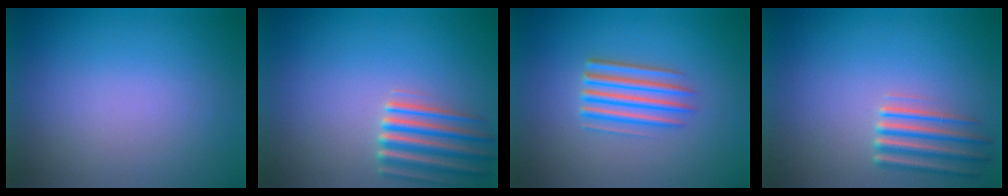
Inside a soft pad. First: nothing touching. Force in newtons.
{"total": 4.0}
{"total": 3.6}
{"total": 2.3}